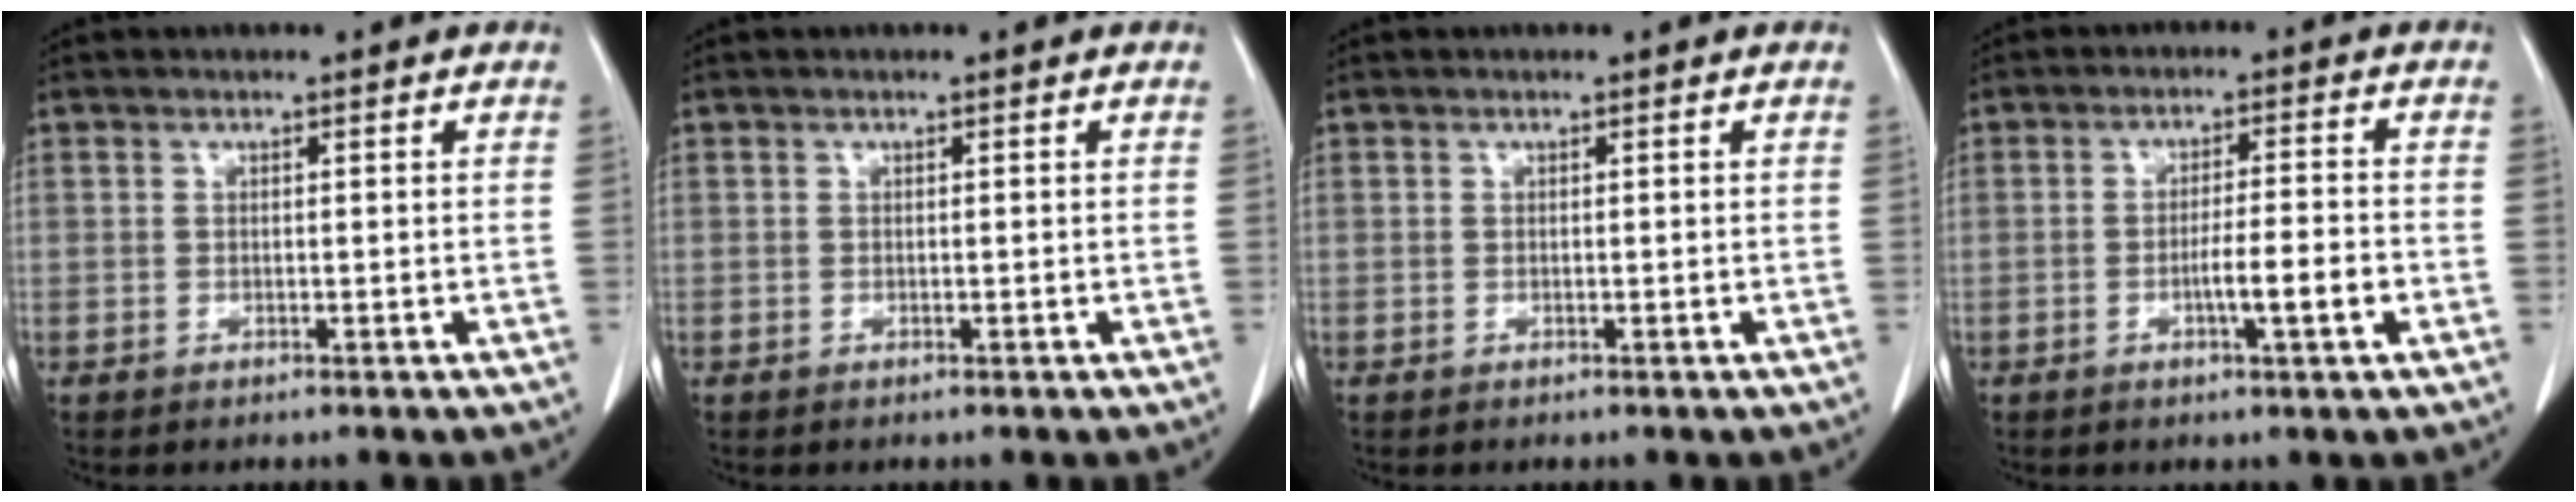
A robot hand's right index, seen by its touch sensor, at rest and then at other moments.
{"total": 0.0}
{"total": 0.0}
{"total": 6.1, "force": [-2.0, 0.5, 5.7], "torque": [-0.095, 0.001, -0.030]}